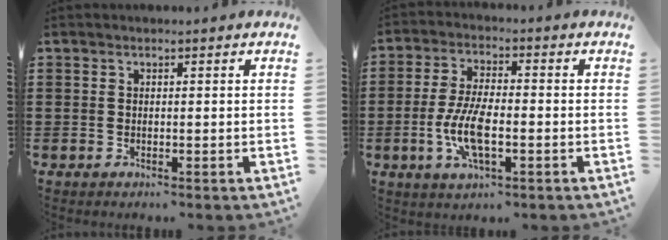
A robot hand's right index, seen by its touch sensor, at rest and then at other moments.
{"total": 8.1, "force": [-2.0, 3.0, 7.2], "torque": [-0.161, -0.009, -0.041]}